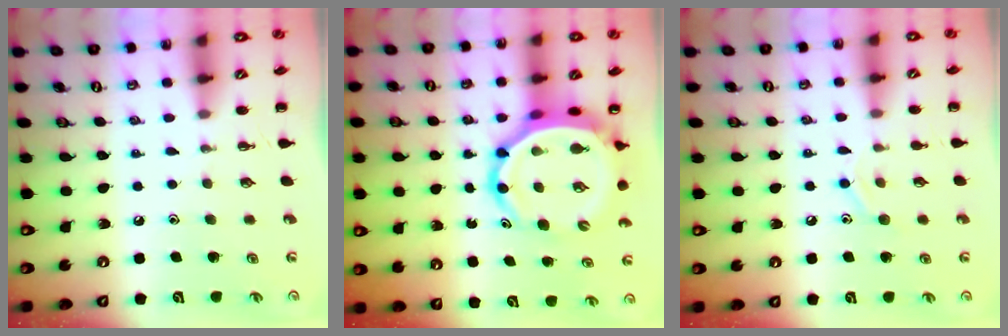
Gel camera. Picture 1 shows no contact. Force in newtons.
{"total": 10.6, "press": 10.2, "slide": 2.9}
{"total": 7.3, "press": 7.1, "slide": 1.4}